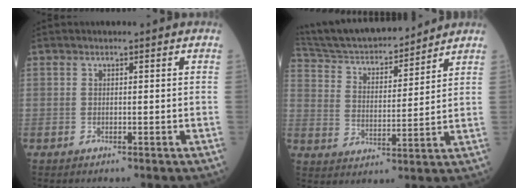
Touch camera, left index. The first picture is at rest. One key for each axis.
{"total": 16.7, "fx": 15.4, "fy": 3.1, "fz": 5.6, "tx": -0.095, "ty": 0.012, "tz": 0.253}